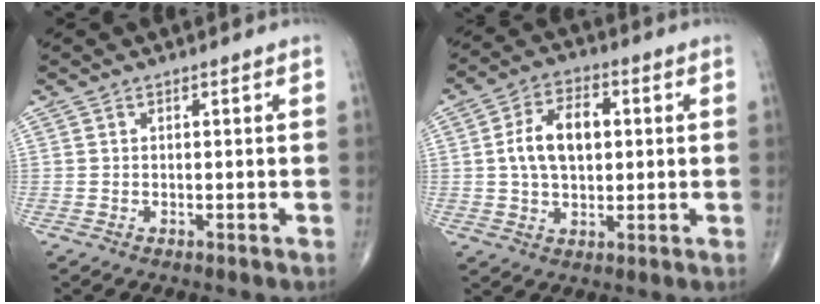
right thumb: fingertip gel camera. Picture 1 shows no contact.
{"total": 10.7, "force": [1.3, 6.4, 8.4], "torque": [-0.138, 0.012, 0.020]}